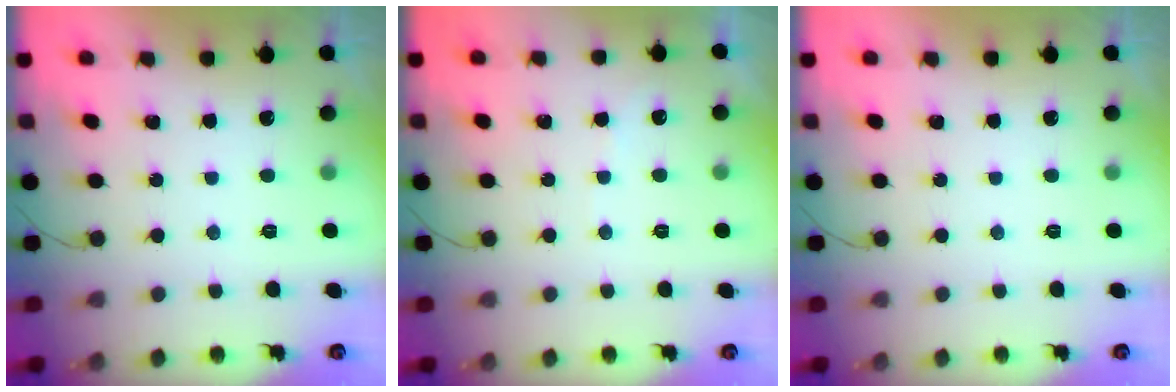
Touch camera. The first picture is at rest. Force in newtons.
{"total": 3.8, "press": 3.7, "slide": 0.5}
{"total": 0.0}